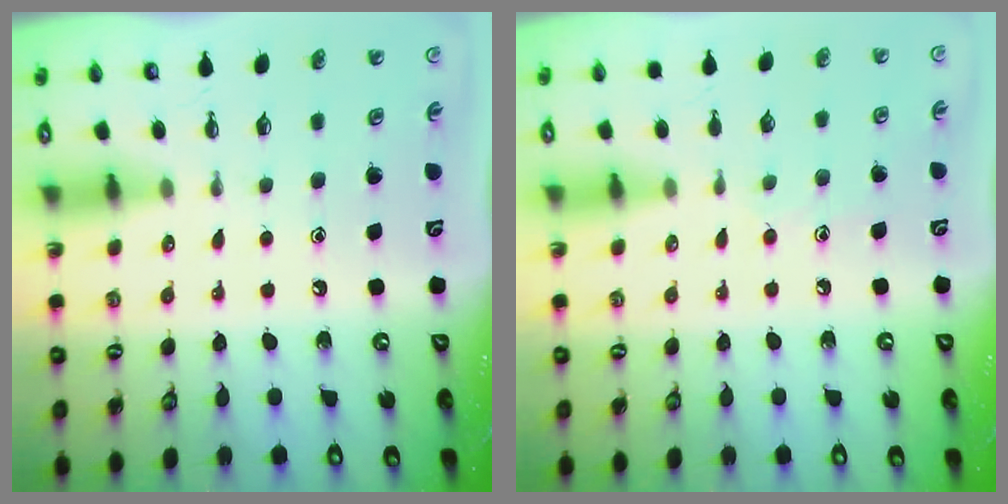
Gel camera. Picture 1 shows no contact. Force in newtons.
{"total": 5.7, "press": 5.7, "slide": 0.6}